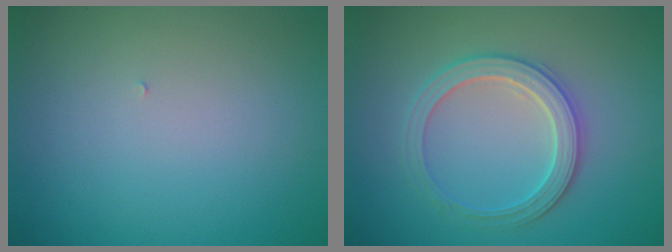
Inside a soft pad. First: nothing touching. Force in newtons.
{"total": 3.3, "press": 3.2, "slide": 0.6}